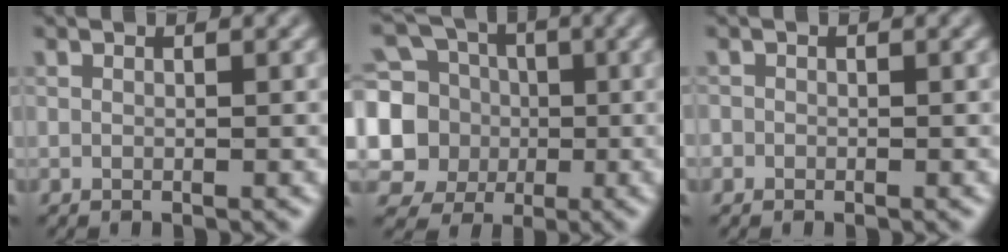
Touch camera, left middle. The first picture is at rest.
{"total": 8.2, "force": [0.3, 7.6, 3.3], "torque": [-0.078, 0.007, -0.024]}
{"total": 0.6, "force": [-0.2, 0.6, -0.1], "torque": [0.006, -0.004, -0.004]}